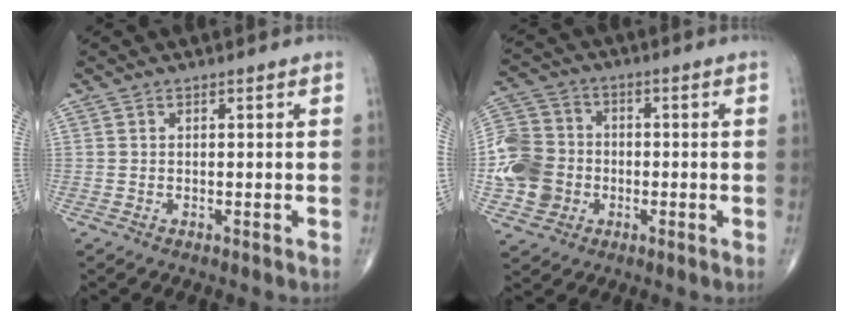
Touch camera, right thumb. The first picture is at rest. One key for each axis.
{"total": 11.6, "fx": -2.2, "fy": 10.2, "fz": 5.0, "tx": -0.085, "ty": 0.017, "tz": -0.047}